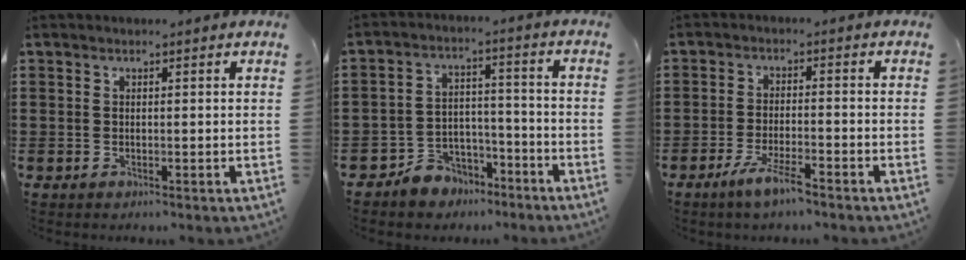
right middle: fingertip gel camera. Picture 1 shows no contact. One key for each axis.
{"total": 5.5, "fx": -4.8, "fy": 2.6, "fz": 0.1, "tx": -0.016, "ty": 0.014, "tz": -0.099}
{"total": 4.7, "fx": -3.3, "fy": 0.7, "fz": 3.3, "tx": -0.072, "ty": -0.004, "tz": -0.063}